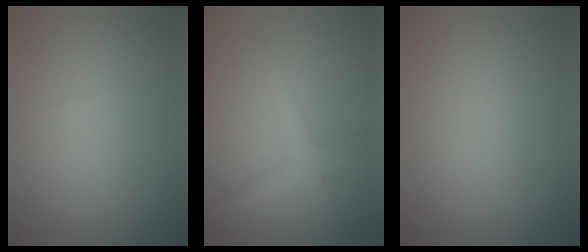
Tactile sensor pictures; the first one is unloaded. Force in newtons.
{"total": 2.4, "press": 2.4, "slide": 0.3}
{"total": 0.0}